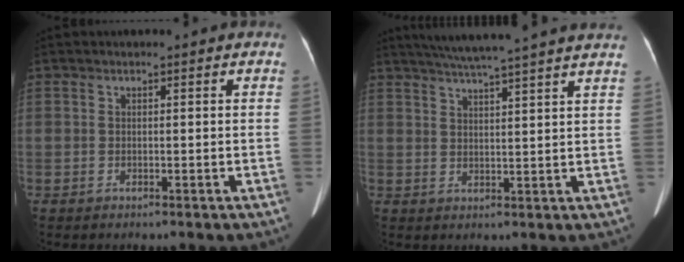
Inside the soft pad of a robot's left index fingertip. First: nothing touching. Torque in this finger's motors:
{"motor_torque": [0.20, -0.65, -0.09, 0.07]}